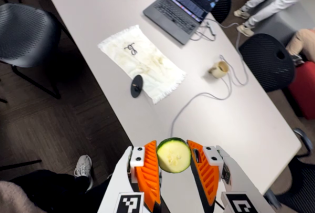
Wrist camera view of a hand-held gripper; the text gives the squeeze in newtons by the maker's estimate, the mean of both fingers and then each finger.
{"total": 8.4, "left": 8.1, "right": 8.7}